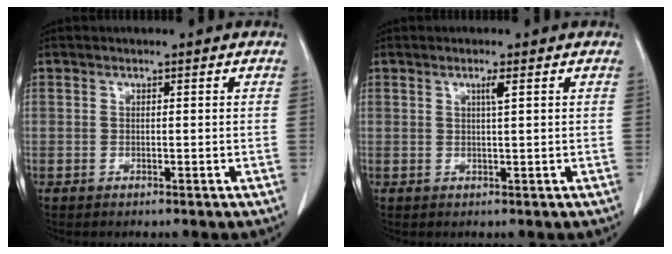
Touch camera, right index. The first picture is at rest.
{"total": 1.4, "force": [0.6, -0.3, 1.3], "torque": [-0.025, -0.002, 0.012]}